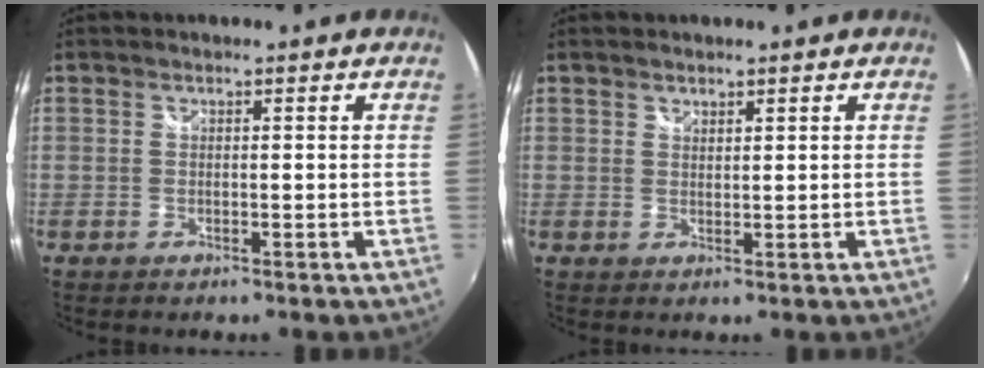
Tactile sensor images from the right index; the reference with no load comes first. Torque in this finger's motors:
{"motor_torque": [-0.05, 0.13, -0.02, -0.01]}